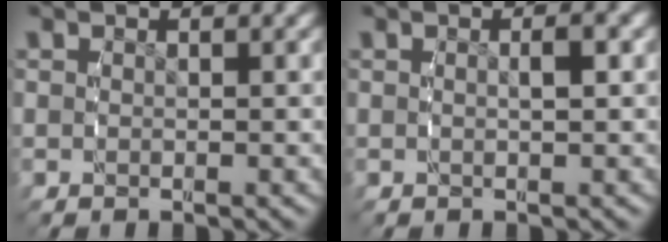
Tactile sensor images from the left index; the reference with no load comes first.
{"total": 1.0, "force": [-0.2, 0.0, 1.0], "torque": [-0.019, -0.003, 0.000]}